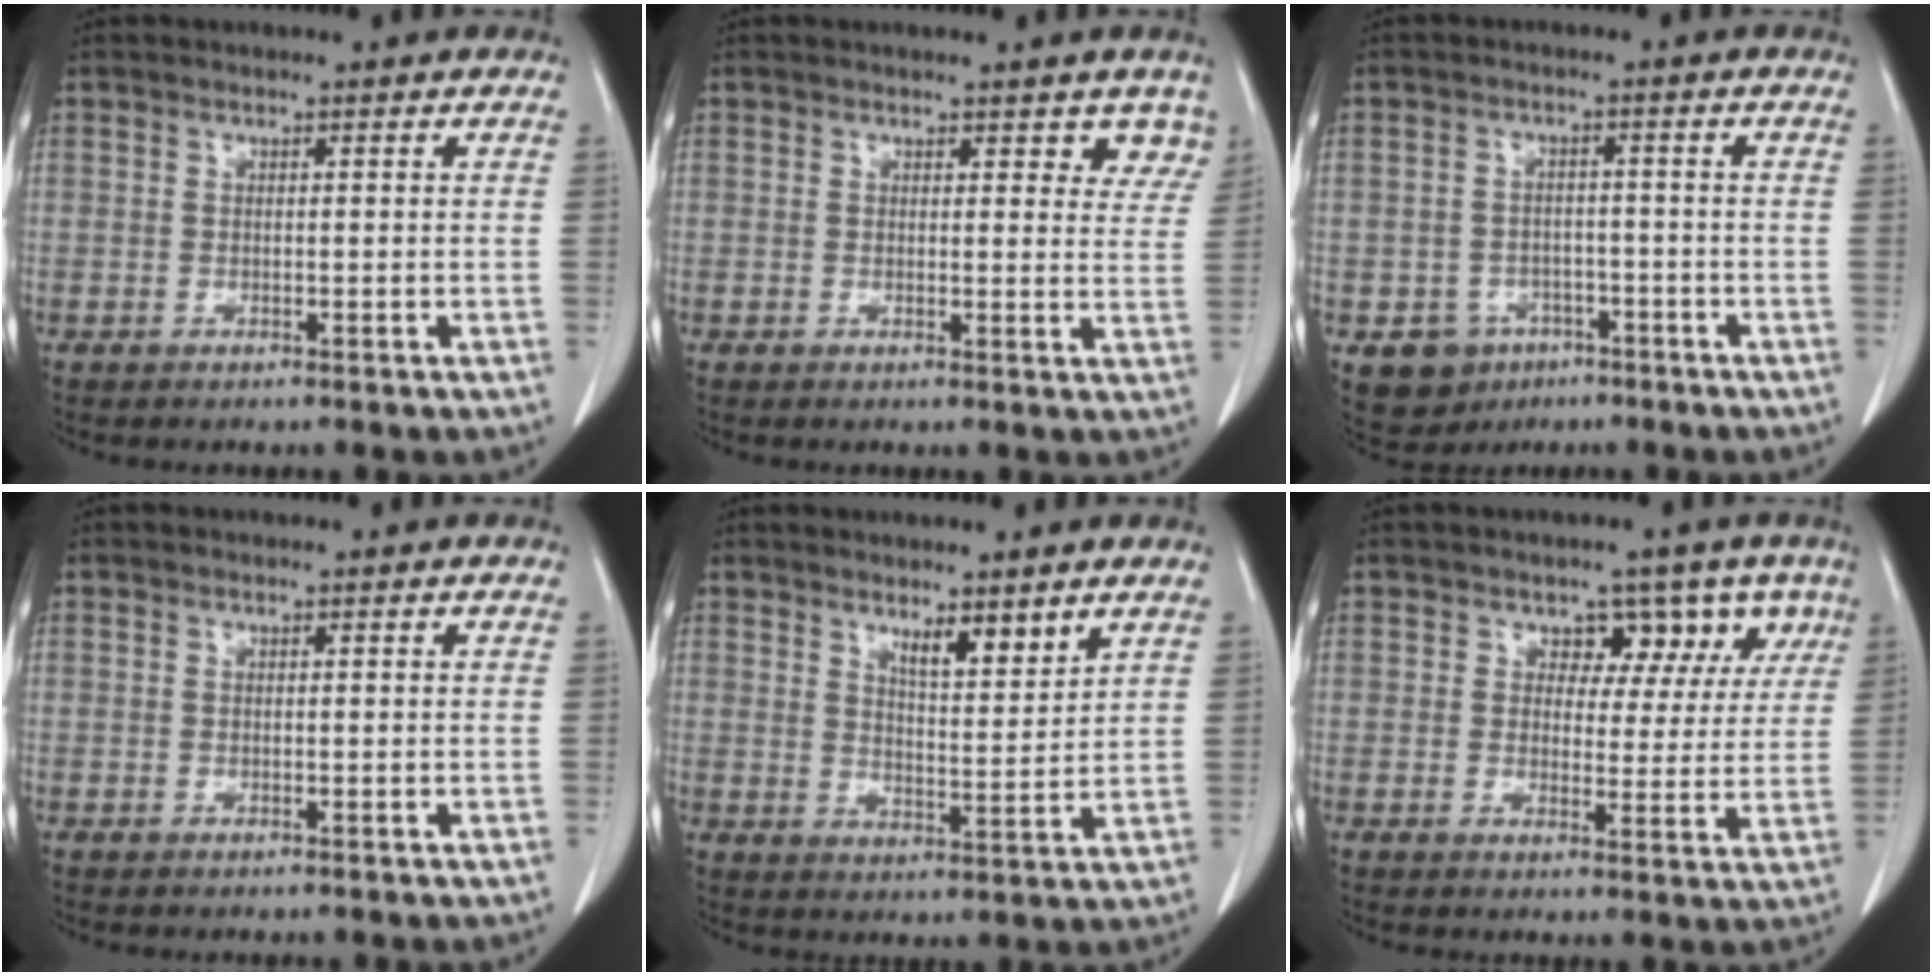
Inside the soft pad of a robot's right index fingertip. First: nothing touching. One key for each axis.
{"total": 4.5, "fx": 3.8, "fy": 1.9, "fz": 1.6, "tx": 0.005, "ty": -0.011, "tz": 0.029}
{"total": 6.0, "fx": -3.1, "fy": 4.9, "fz": 1.4, "tx": -0.022, "ty": 0.008, "tz": -0.039}
{"total": 0.0}
{"total": 5.2, "fx": 3.8, "fy": 0.7, "fz": 3.5, "tx": -0.057, "ty": -0.012, "tz": 0.065}
{"total": 6.5, "fx": 3.6, "fy": 4.7, "fz": 2.6, "tx": -0.008, "ty": 0.010, "tz": 0.040}